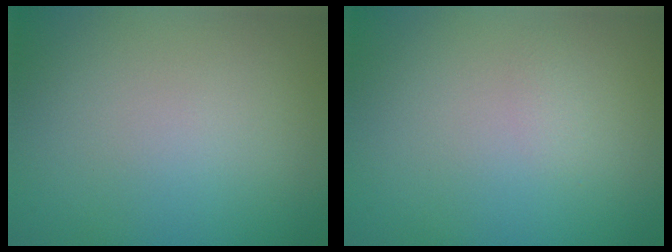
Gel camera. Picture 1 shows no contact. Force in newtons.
{"total": 0.6, "press": 0.6, "slide": 0.0}